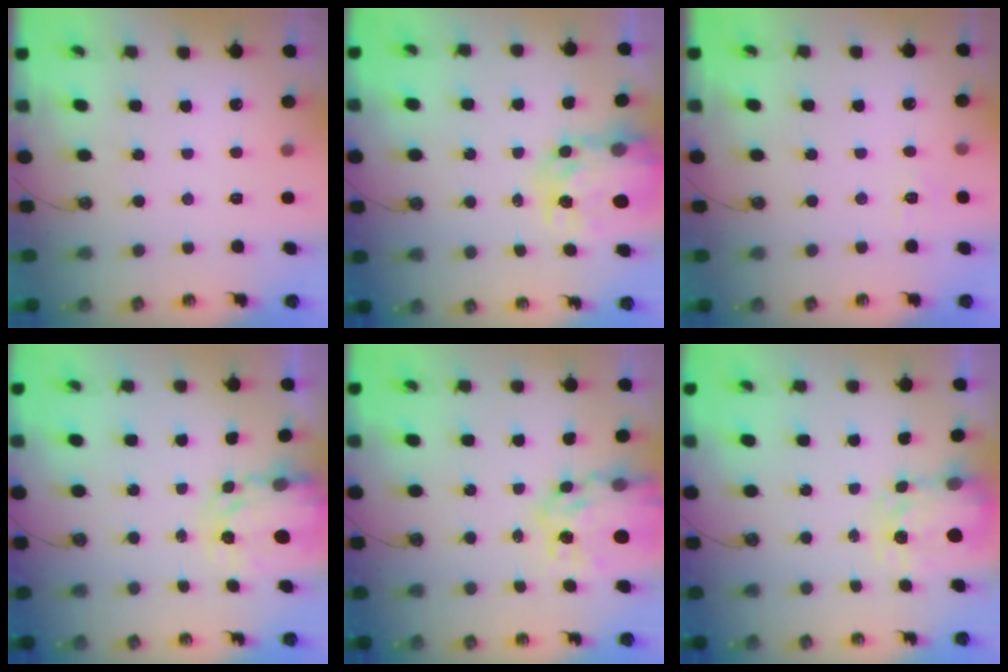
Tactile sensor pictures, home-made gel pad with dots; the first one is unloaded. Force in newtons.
{"total": 6.8, "press": 6.7, "slide": 0.5}
{"total": 5.1, "press": 5.1, "slide": 0.6}
{"total": 4.0, "press": 4.0, "slide": 0.3}
{"total": 13.6, "press": 13.6, "slide": 1.4}
{"total": 3.8, "press": 3.8, "slide": 0.6}